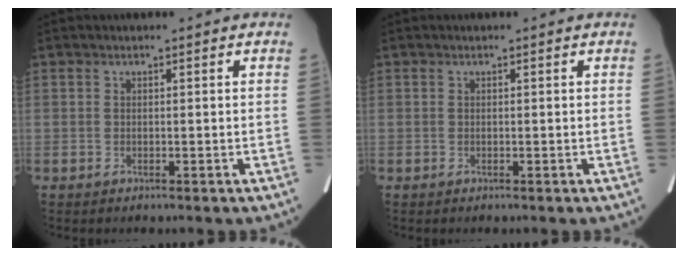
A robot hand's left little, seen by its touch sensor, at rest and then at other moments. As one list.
[{"total": 0.0}]